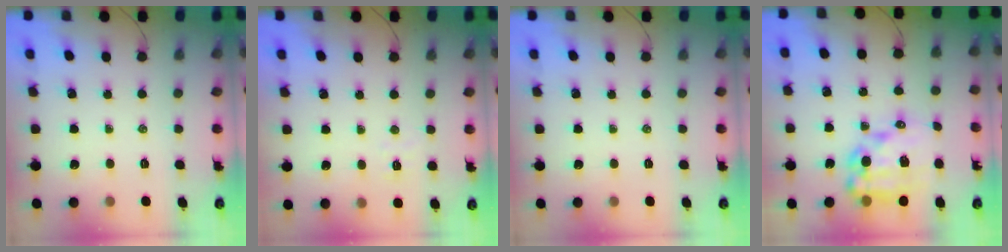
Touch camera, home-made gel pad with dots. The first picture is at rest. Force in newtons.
{"total": 3.0, "press": 2.9, "slide": 0.9}
{"total": 0.0}
{"total": 14.3, "press": 14.0, "slide": 3.1}